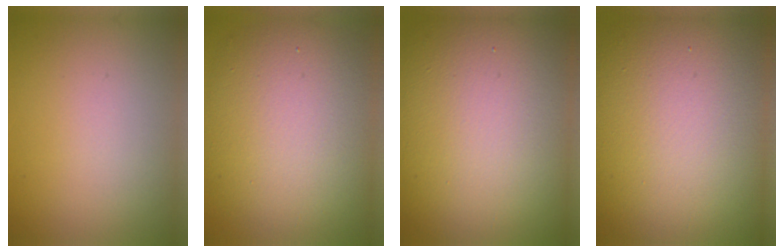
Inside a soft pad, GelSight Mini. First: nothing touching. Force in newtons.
{"total": 12.2, "press": 12.2, "slide": 0.6}
{"total": 19.3, "press": 19.3, "slide": 0.6}
{"total": 18.4, "press": 18.4, "slide": 0.8}